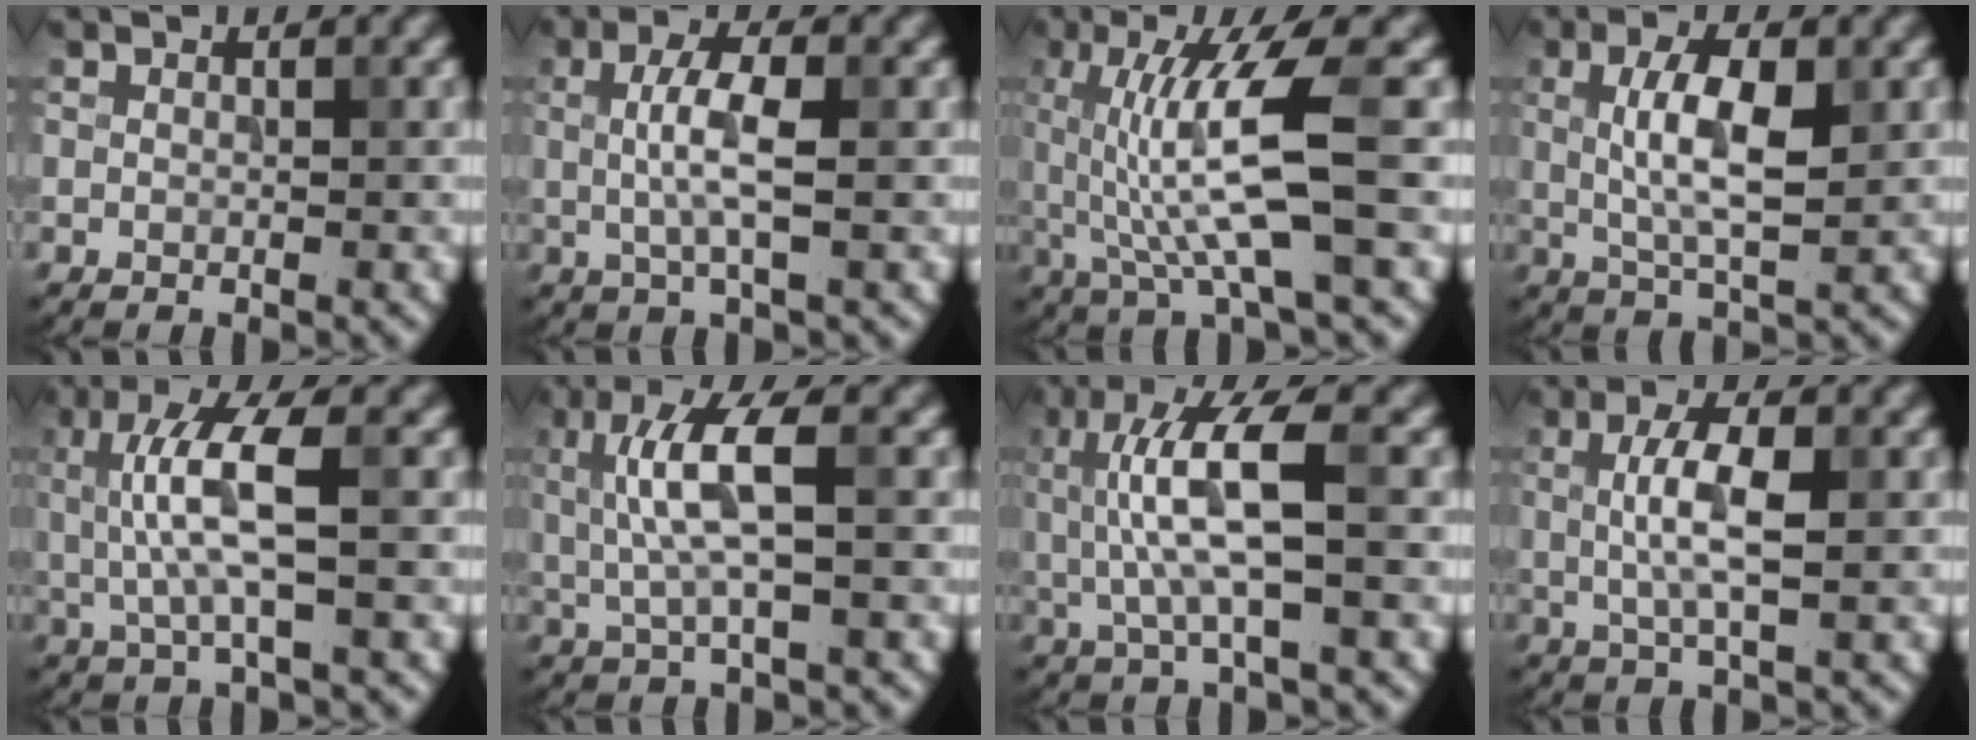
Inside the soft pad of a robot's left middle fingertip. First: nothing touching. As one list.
[{"total": 4.0, "force": [0.2, 0.9, 3.9], "torque": [-0.078, 0.004, 0.004]}, {"total": 7.8, "force": [0.1, 1.3, 7.7], "torque": [-0.147, -0.002, 0.009]}, {"total": 5.4, "force": [0.9, 1.7, 5.0], "torque": [-0.098, 0.004, 0.016]}, {"total": 5.7, "force": [0.6, 1.3, 5.6], "torque": [-0.120, 0.003, 0.013]}, {"total": 5.4, "force": [0.8, 1.3, 5.2], "torque": [-0.110, 0.004, 0.017]}, {"total": 7.0, "force": [0.8, 1.7, 6.7], "torque": [-0.142, 0.004, 0.017]}, {"total": 4.5, "force": [0.4, 1.2, 4.3], "torque": [-0.088, 0.005, 0.007]}]